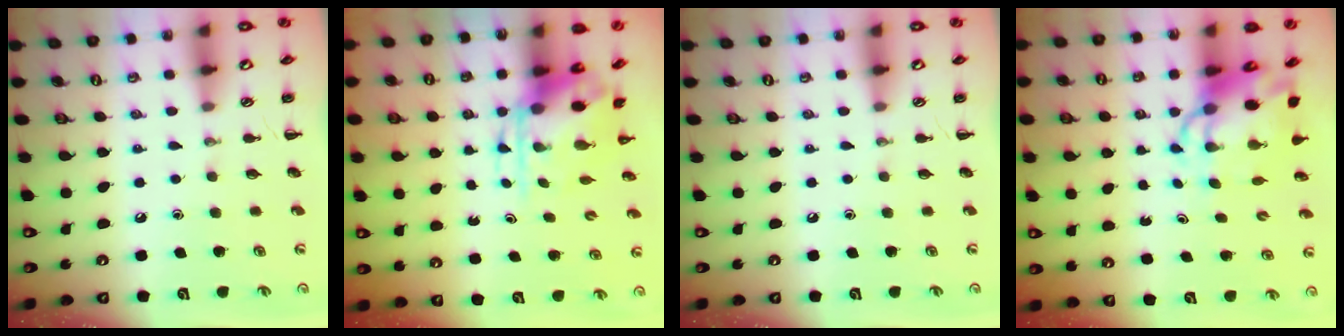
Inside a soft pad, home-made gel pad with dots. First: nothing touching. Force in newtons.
{"total": 6.1, "press": 5.9, "slide": 1.4}
{"total": 0.0}
{"total": 8.5, "press": 8.2, "slide": 2.2}